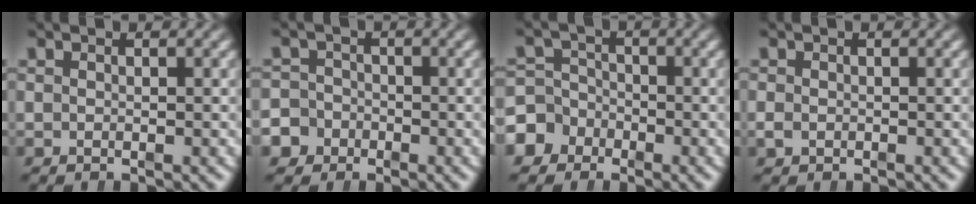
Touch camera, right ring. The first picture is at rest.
{"total": 4.4, "force": [-2.2, 3.8, 0.4], "torque": [-0.013, -0.017, -0.041]}
{"total": 5.6, "force": [-2.7, 4.7, 1.3], "torque": [-0.018, -0.016, -0.045]}
{"total": 0.6, "force": [-0.5, 0.3, 0.2], "torque": [-0.002, -0.003, -0.004]}